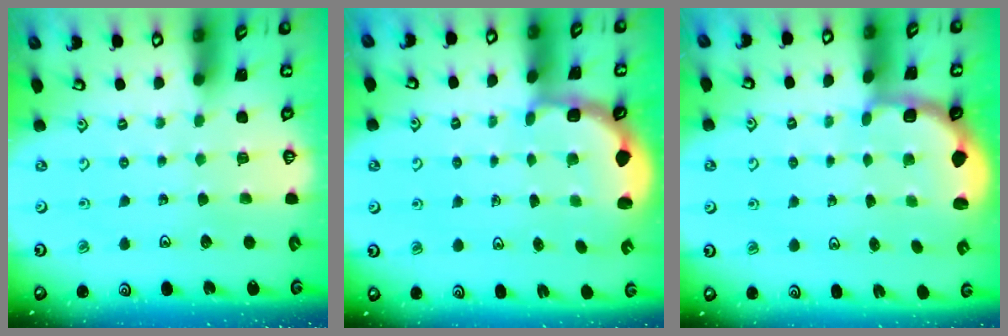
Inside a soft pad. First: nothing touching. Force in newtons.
{"total": 2.7, "press": 2.1, "slide": 1.7}
{"total": 2.3, "press": 2.0, "slide": 1.0}